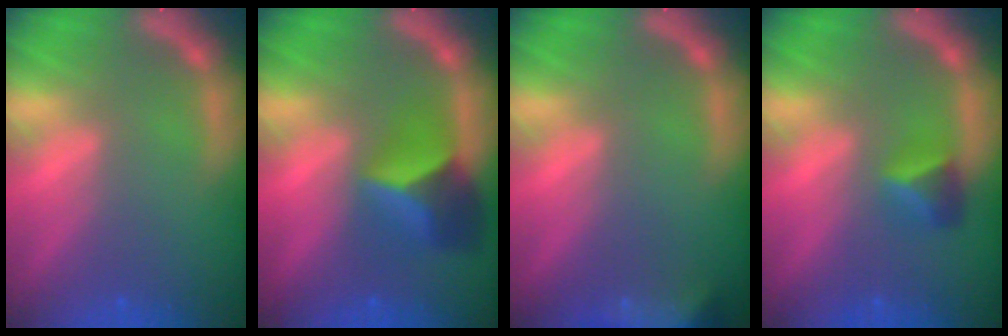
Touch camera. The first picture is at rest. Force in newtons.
{"total": 5.4}
{"total": 8.5}
{"total": 2.4}